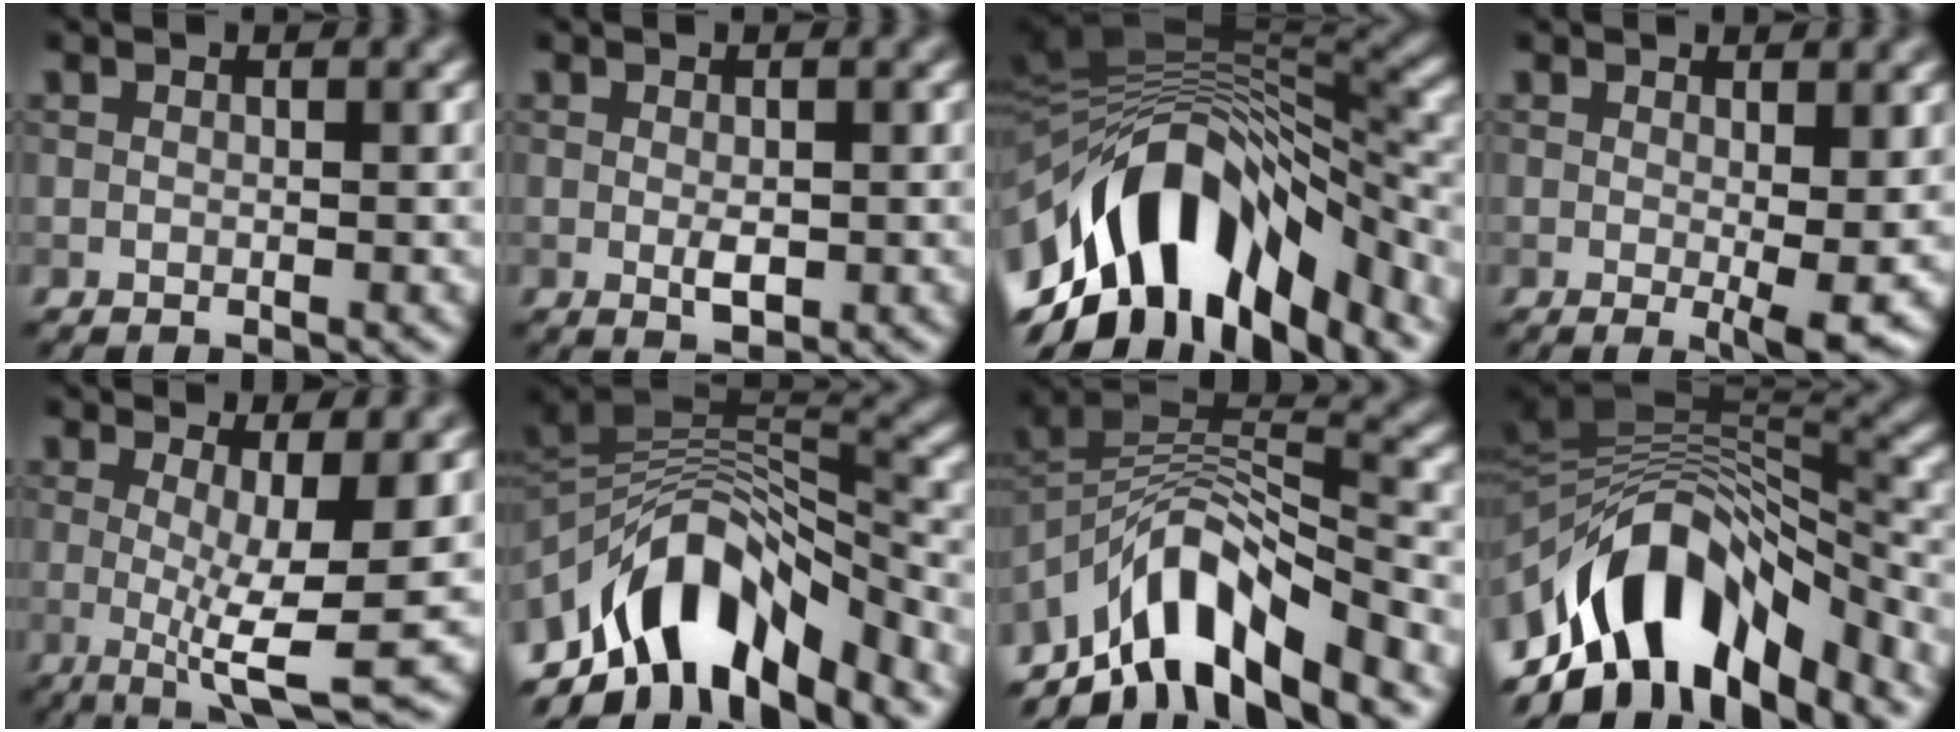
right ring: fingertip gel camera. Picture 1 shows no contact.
{"total": 1.5, "force": [-0.2, 0.6, 1.4], "torque": [-0.027, 0.003, 0.002]}
{"total": 14.5, "force": [-6.2, 7.4, 10.8], "torque": [-0.191, 0.018, -0.097]}
{"total": 3.5, "force": [-0.2, 0.6, 3.5], "torque": [-0.050, -0.005, 0.000]}
{"total": 7.0, "force": [-0.3, 1.5, 6.8], "torque": [-0.095, -0.005, -0.005]}
{"total": 11.4, "force": [-5.5, 5.6, 8.3], "torque": [-0.134, 0.019, -0.096]}
{"total": 9.1, "force": [-6.1, 3.4, 5.9], "torque": [-0.087, 0.014, -0.113]}
{"total": 13.1, "force": [-5.7, 6.4, 9.9], "torque": [-0.161, 0.025, -0.091]}